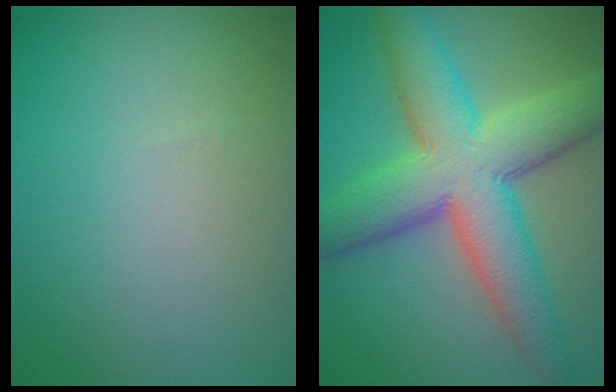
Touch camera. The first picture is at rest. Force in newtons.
{"total": 11.1, "press": 11.1, "slide": 0.4}